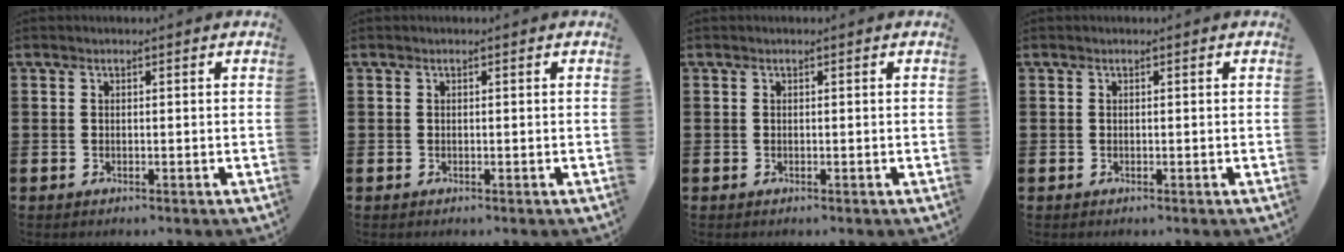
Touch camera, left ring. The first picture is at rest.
{"total": 0.0}
{"total": 0.0}
{"total": 0.0}